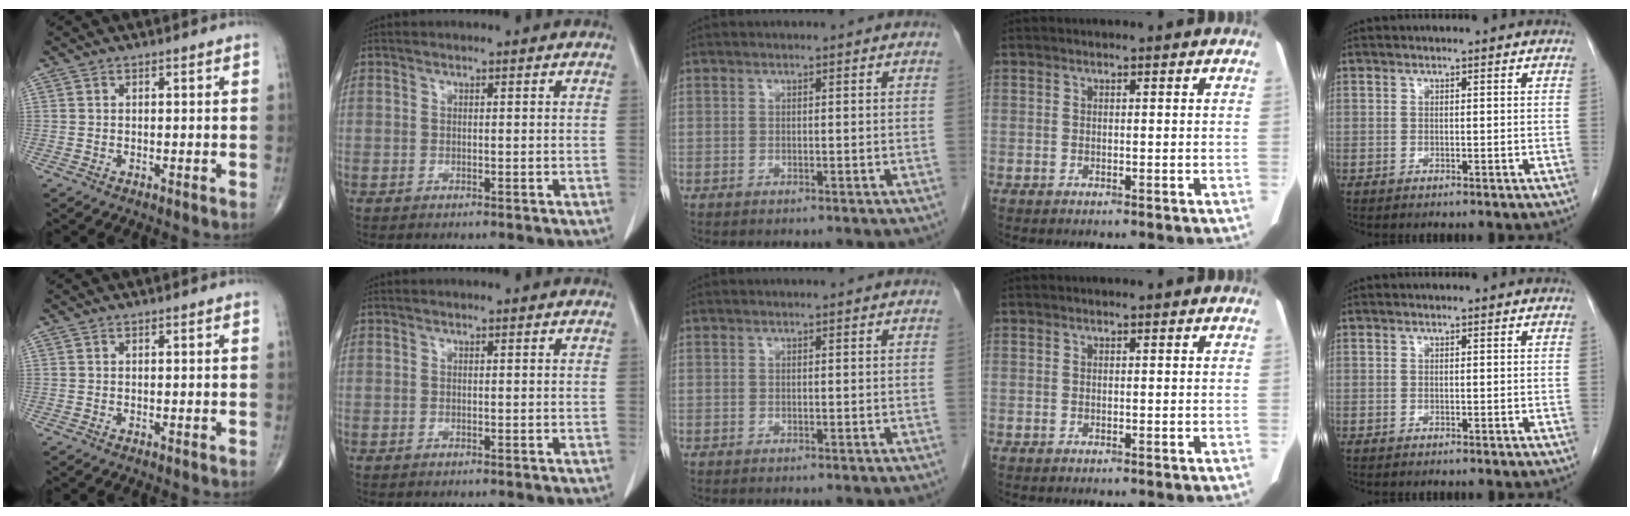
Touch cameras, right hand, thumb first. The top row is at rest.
{}